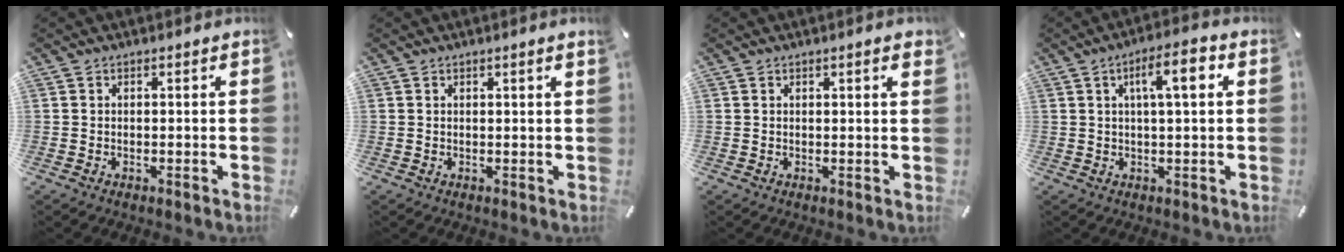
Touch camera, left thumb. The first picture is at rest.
{"total": 0.9, "force": [0.5, -0.1, 0.7], "torque": [-0.013, -0.002, 0.009]}
{"total": 1.8, "force": [0.7, 0.3, 1.6], "torque": [-0.023, 0.000, 0.009]}
{"total": 7.9, "force": [2.3, 1.8, 7.3], "torque": [-0.122, -0.002, 0.031]}